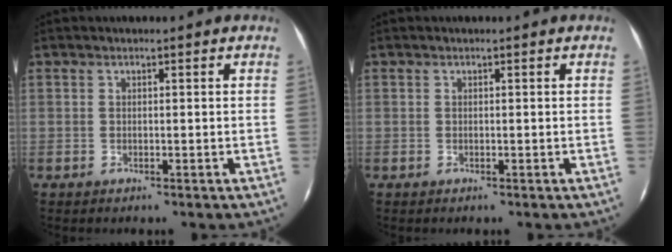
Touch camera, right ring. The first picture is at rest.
{"total": 0.0}